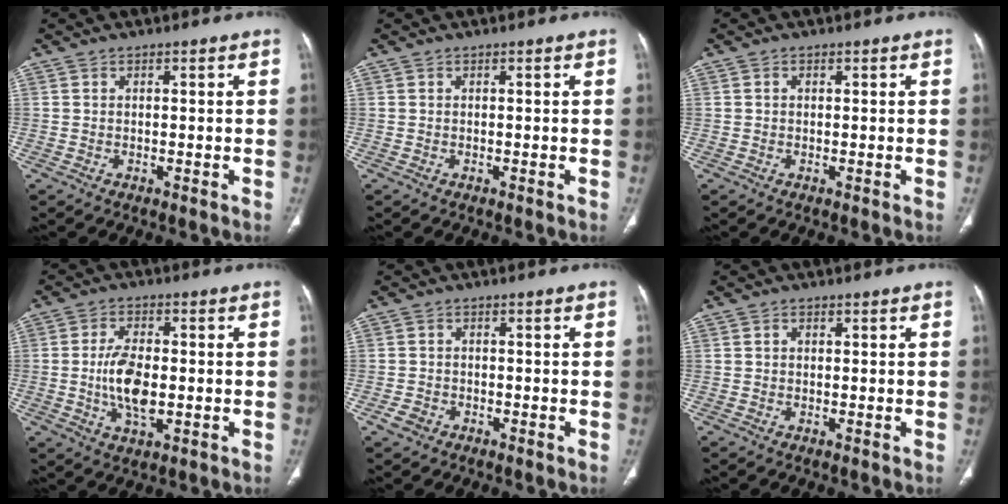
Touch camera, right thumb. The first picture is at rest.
{"total": 0.0}
{"total": 0.6, "force": [0.2, 0.5, 0.4], "torque": [-0.006, 0.002, 0.003]}
{"total": 8.7, "force": [-0.9, 4.3, 7.5], "torque": [-0.144, -0.001, -0.015]}
{"total": 2.3, "force": [-1.2, 1.7, 0.8], "torque": [-0.012, 0.009, -0.020]}
{"total": 0.9, "force": [0.2, 0.7, 0.5], "torque": [-0.006, 0.002, 0.002]}